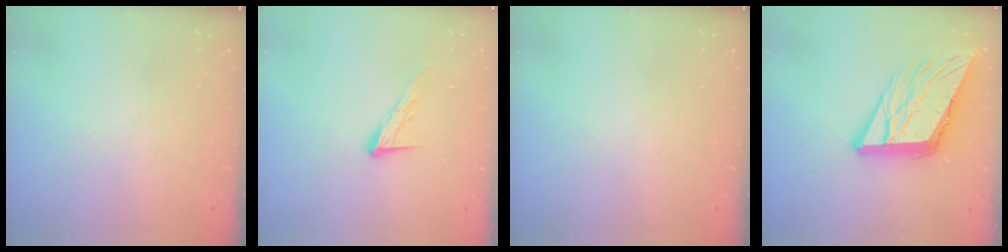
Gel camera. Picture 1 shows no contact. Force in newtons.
{"total": 9.8, "press": 9.8, "slide": 0.6}
{"total": 0.0}
{"total": 16.4, "press": 16.2, "slide": 2.8}